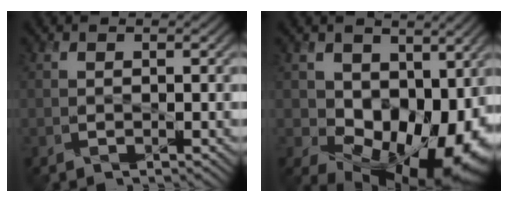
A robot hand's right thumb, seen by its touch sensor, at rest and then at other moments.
{"total": 14.1, "force": [1.0, 9.8, 10.1], "torque": [-0.149, -0.031, 0.035]}